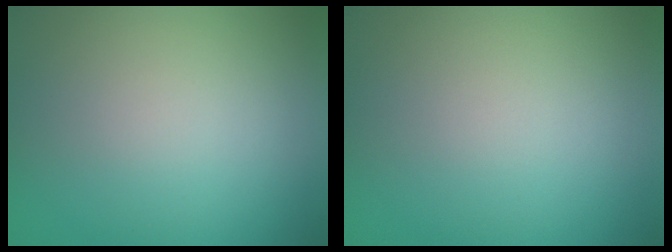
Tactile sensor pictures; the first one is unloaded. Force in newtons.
{"total": 0.0}